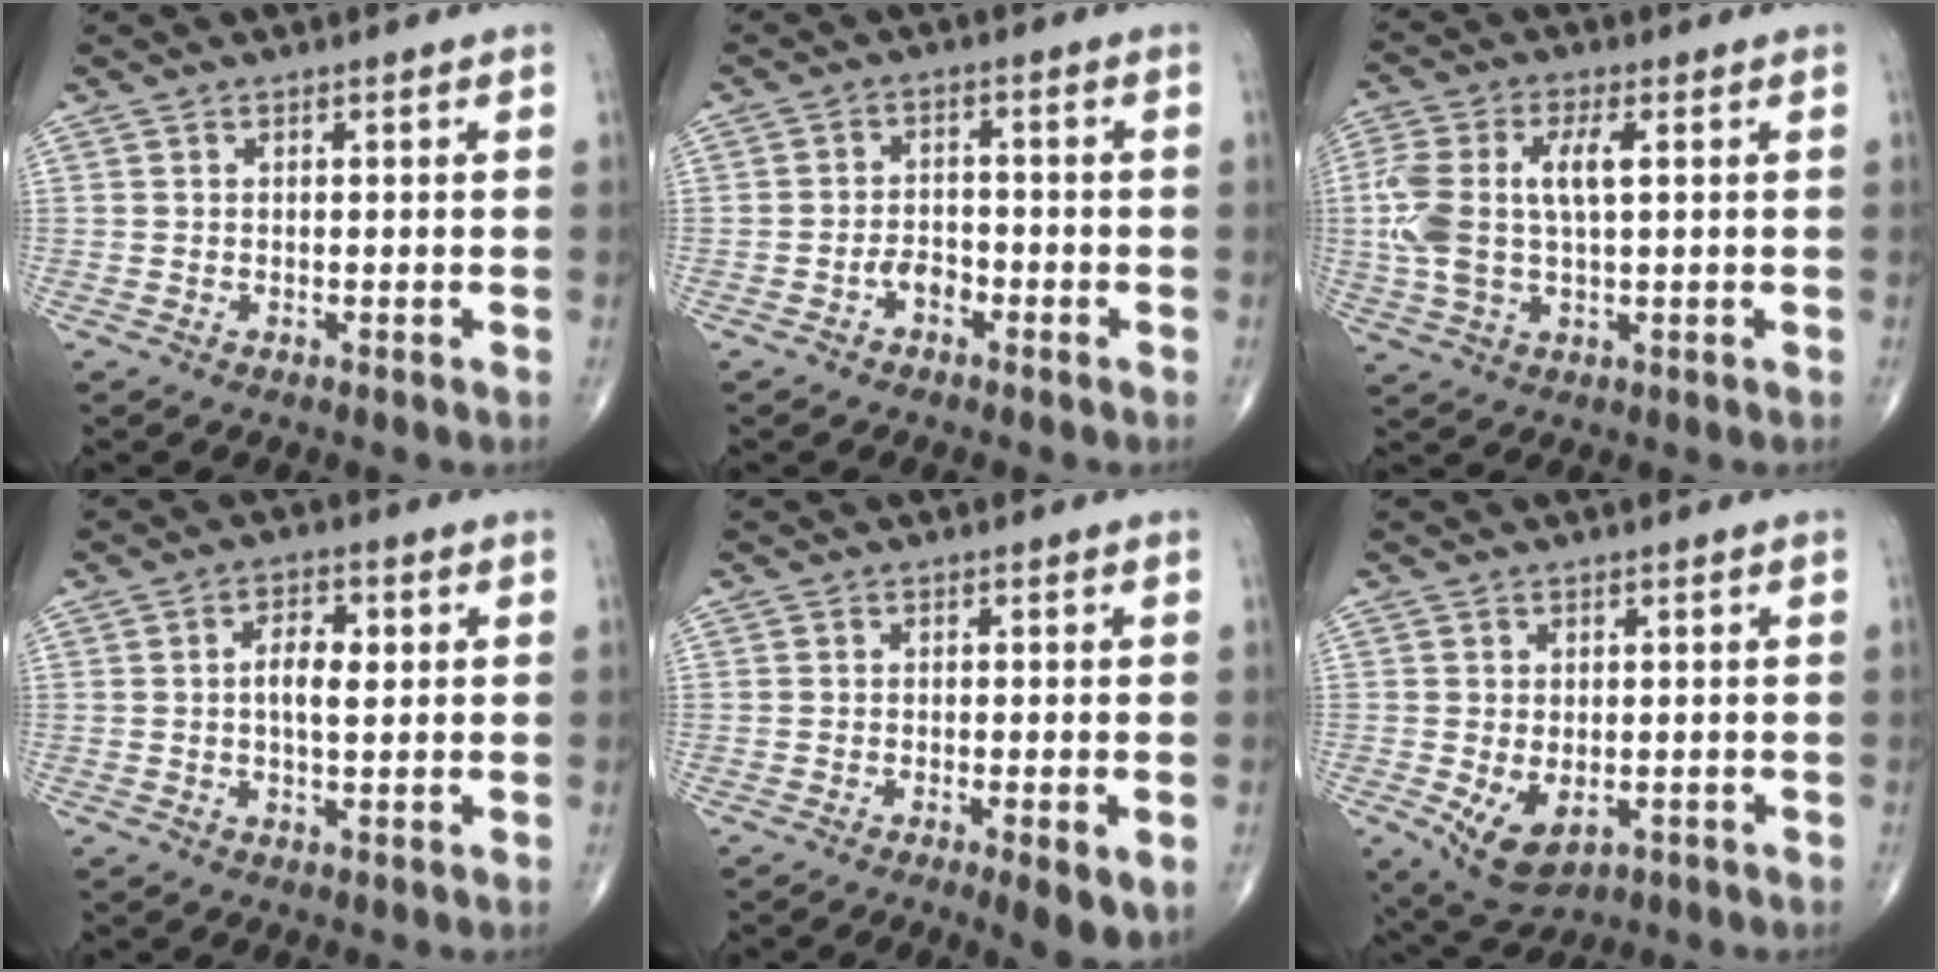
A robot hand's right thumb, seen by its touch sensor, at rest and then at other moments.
{"total": 3.3, "force": [-1.8, 2.1, 1.8], "torque": [-0.017, 0.017, -0.034]}
{"total": 11.8, "force": [1.5, 5.4, 10.4], "torque": [-0.247, 0.014, 0.031]}
{"total": 5.2, "force": [0.6, 2.4, 4.5], "torque": [-0.071, 0.004, 0.005]}
{"total": 5.5, "force": [-2.1, 1.3, 4.9], "torque": [-0.075, -0.011, -0.030]}
{"total": 7.0, "force": [-1.9, 4.2, 5.2], "torque": [-0.085, -0.008, -0.019]}